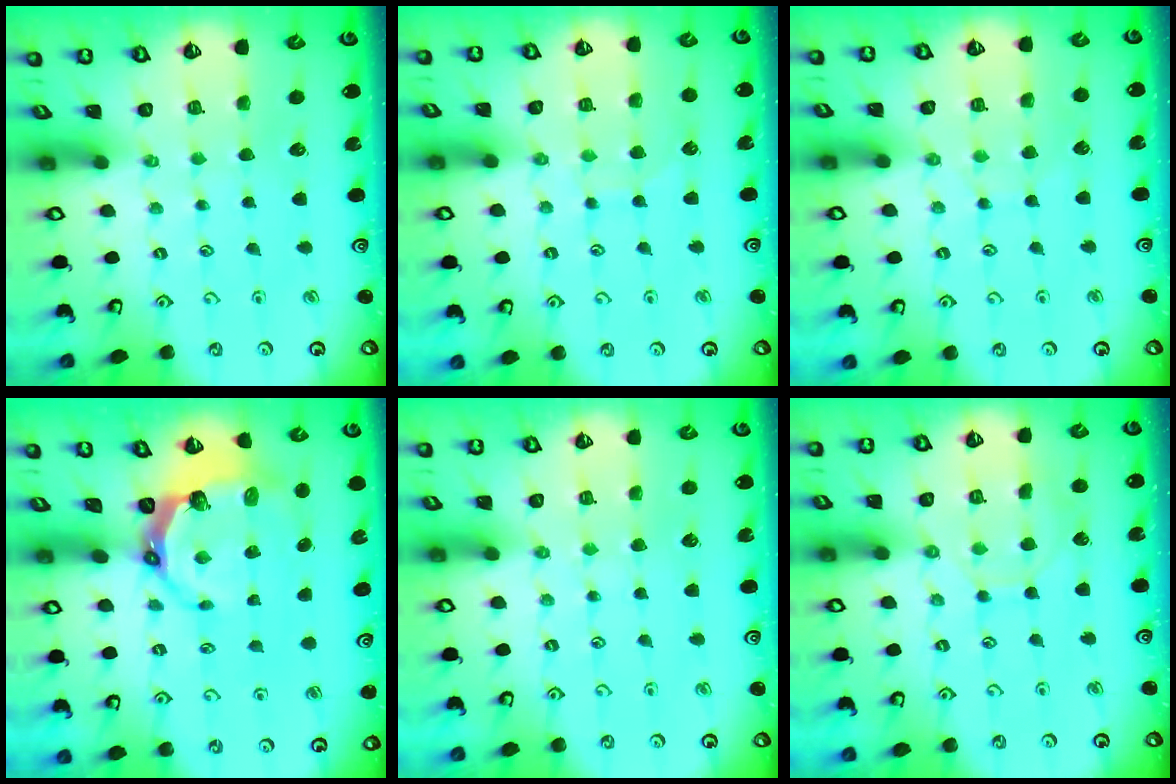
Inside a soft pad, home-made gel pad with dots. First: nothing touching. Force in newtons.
{"total": 7.6, "press": 7.6, "slide": 0.6}
{"total": 5.1, "press": 5.1, "slide": 0.5}
{"total": 7.4, "press": 5.9, "slide": 4.6}
{"total": 4.8, "press": 4.7, "slide": 0.6}
{"total": 8.5, "press": 8.4, "slide": 0.9}